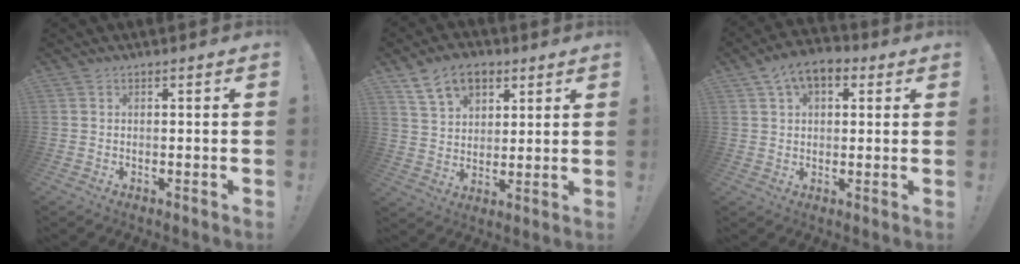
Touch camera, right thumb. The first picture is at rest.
{"total": 12.2, "force": [6.7, 8.3, 6.1], "torque": [-0.094, -0.025, 0.128]}
{"total": 8.7, "force": [4.0, 5.3, 5.7], "torque": [-0.086, -0.003, 0.074]}